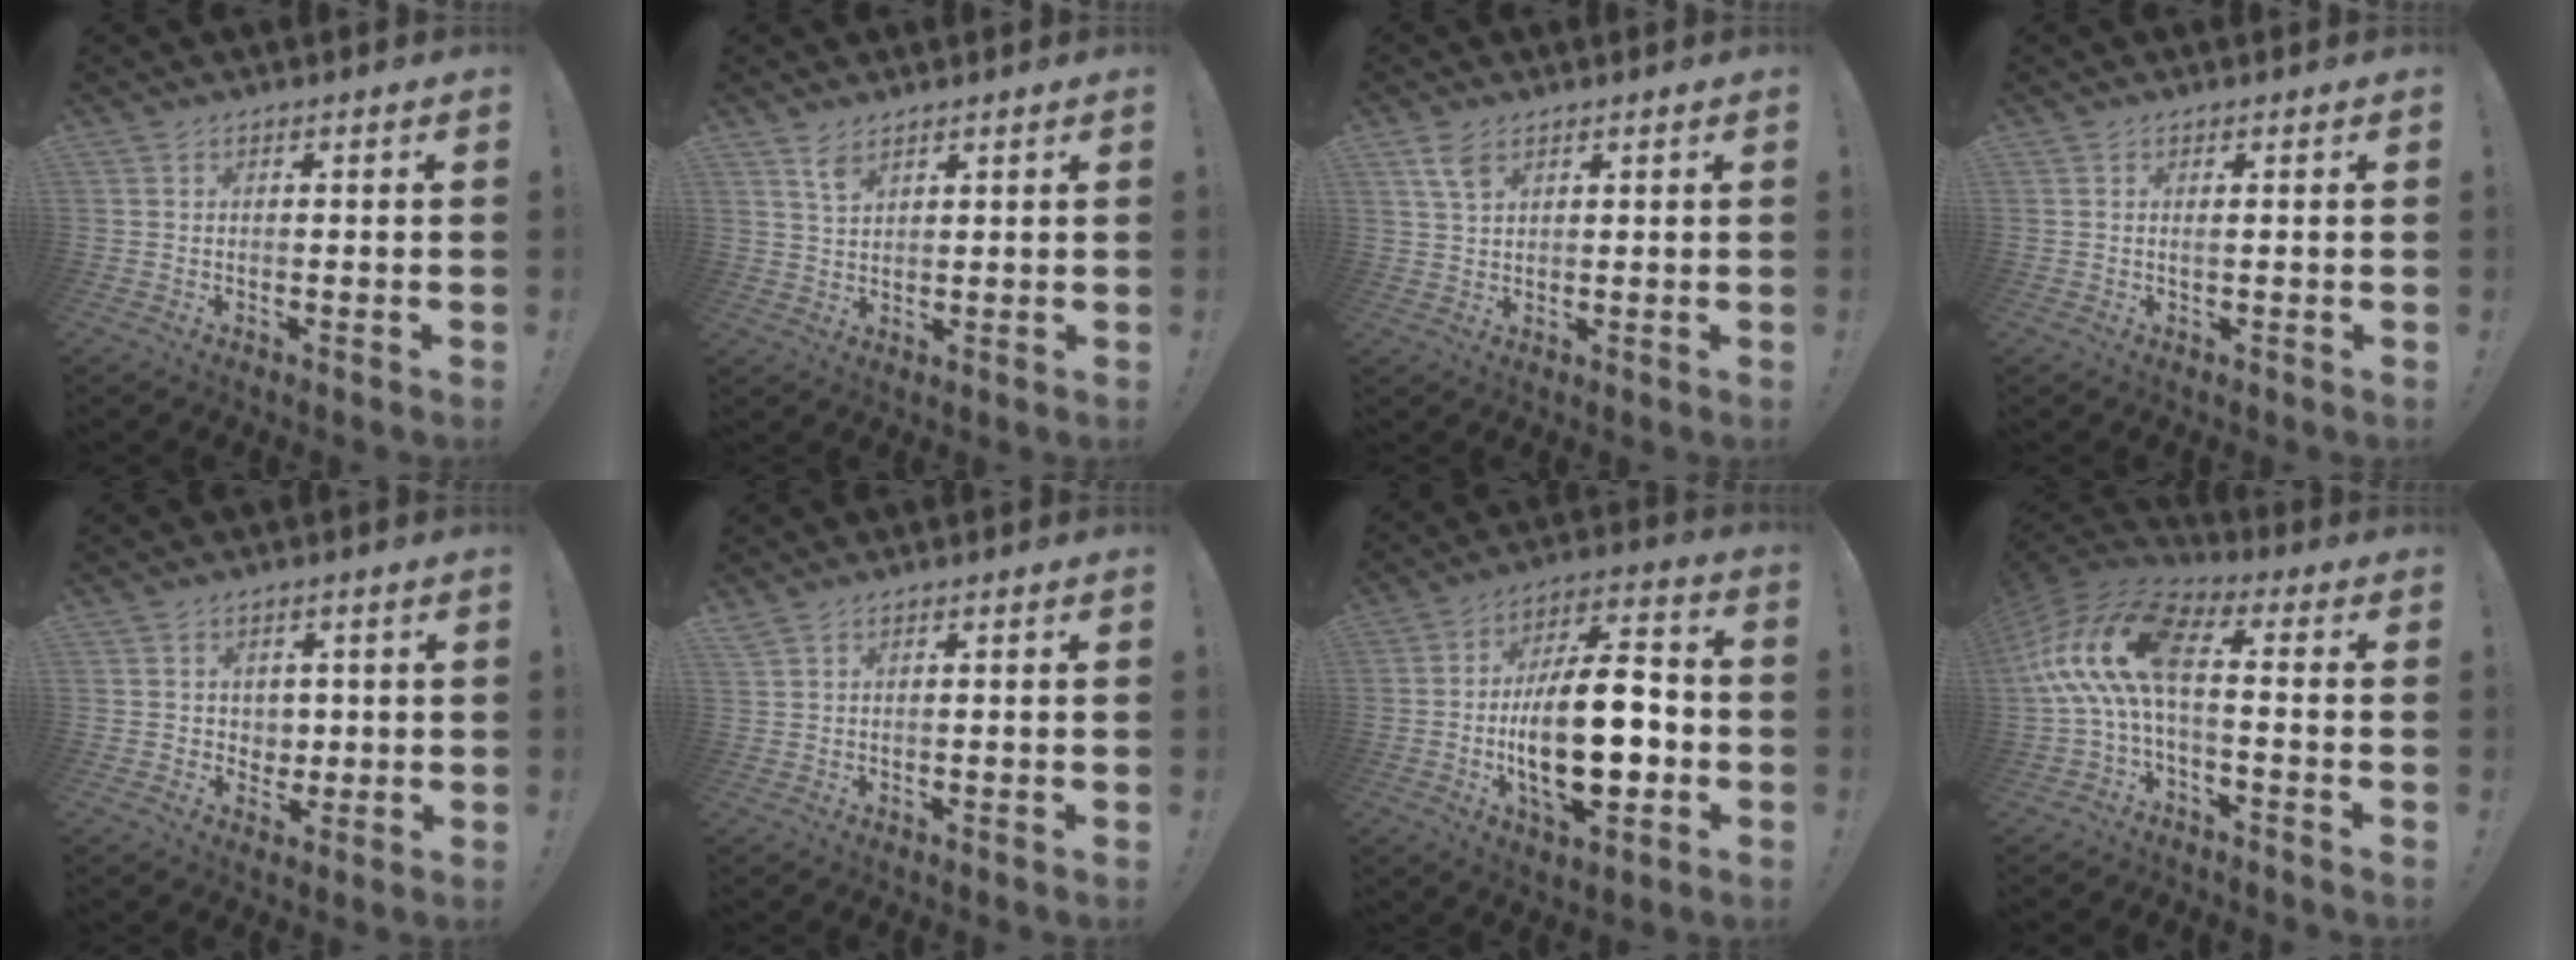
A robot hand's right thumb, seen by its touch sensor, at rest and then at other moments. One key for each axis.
{"total": 4.3, "fx": 3.1, "fy": 2.1, "fz": 2.1, "tx": -0.034, "ty": -0.020, "tz": 0.056}
{"total": 4.8, "fx": 2.8, "fy": 2.5, "fz": 3.0, "tx": -0.048, "ty": -0.011, "tz": 0.053}
{"total": 0.8, "fx": 0.4, "fy": -0.1, "fz": 0.7, "tx": -0.005, "ty": -0.004, "tz": 0.006}
{"total": 4.3, "fx": 1.8, "fy": 3.8, "fz": 0.4, "tx": 0.003, "ty": -0.012, "tz": 0.033}
{"total": 1.0, "fx": 0.8, "fy": -0.1, "fz": 0.5, "tx": -0.018, "ty": 0.002, "tz": 0.017}
{"total": 21.4, "fx": -4.0, "fy": 9.4, "fz": 18.8, "tx": -0.318, "ty": 0.009, "tz": -0.064}
{"total": 16.1, "fx": 1.1, "fy": 7.4, "fz": 14.2, "tx": -0.291, "ty": 0.016, "tz": 0.023}